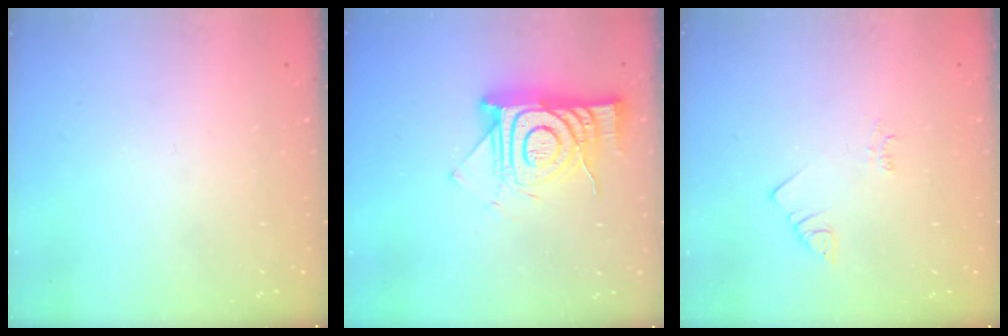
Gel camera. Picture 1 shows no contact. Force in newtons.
{"total": 14.7, "press": 14.6, "slide": 1.2}
{"total": 2.5, "press": 2.5, "slide": 0.5}